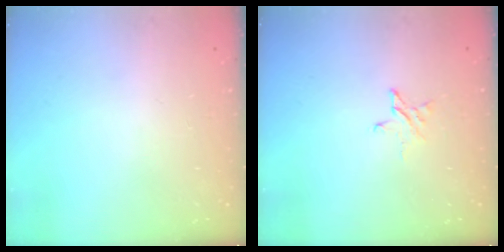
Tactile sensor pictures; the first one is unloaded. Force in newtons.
{"total": 4.0, "press": 3.9, "slide": 0.3}